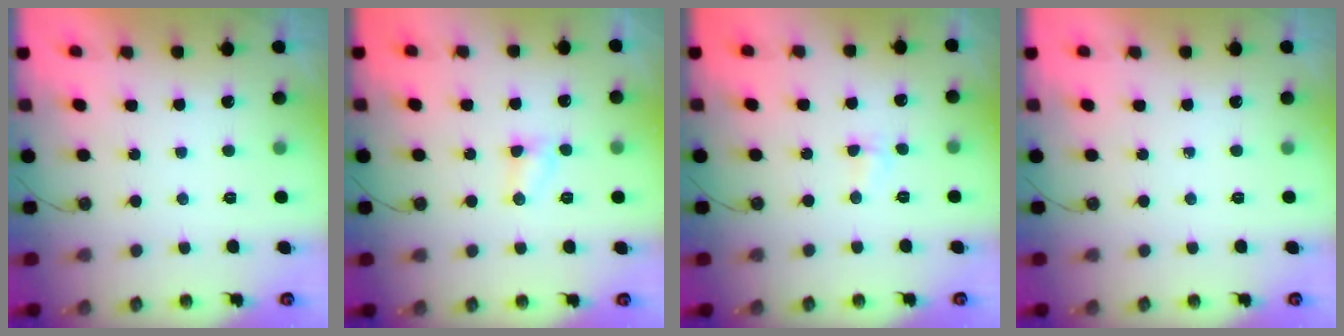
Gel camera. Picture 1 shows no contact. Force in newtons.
{"total": 3.2, "press": 3.2, "slide": 0.5}
{"total": 2.8, "press": 2.8, "slide": 0.6}
{"total": 0.0}